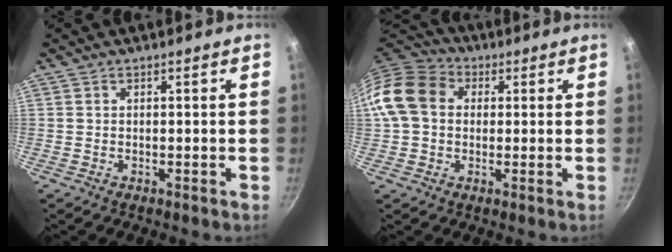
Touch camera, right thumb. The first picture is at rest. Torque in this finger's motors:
{"motor_torque": [0.03, 0.20, 0.51, -0.49, 0.11]}